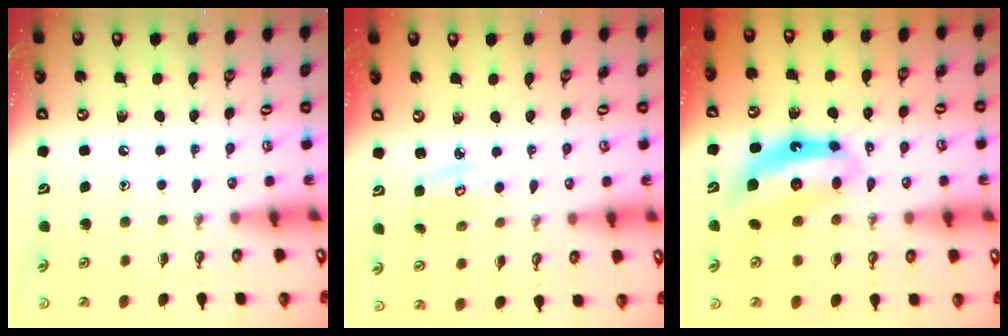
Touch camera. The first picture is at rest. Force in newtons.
{"total": 3.1, "press": 3.1, "slide": 0.2}
{"total": 10.4, "press": 10.4, "slide": 0.9}